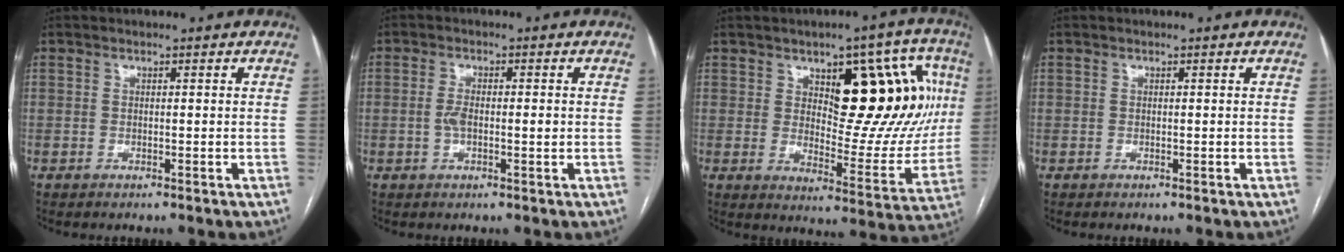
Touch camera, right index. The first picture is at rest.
{"total": 3.4, "force": [-0.1, 1.3, 3.1], "torque": [-0.066, 0.009, -0.002]}
{"total": 18.5, "force": [5.5, 7.8, 15.9], "torque": [-0.192, 0.021, 0.085]}
{"total": 0.0}